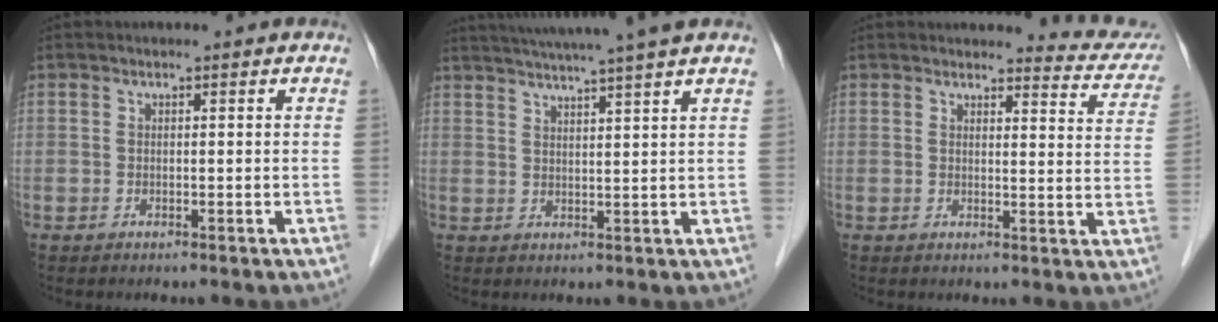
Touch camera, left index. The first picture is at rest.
{"total": 11.6, "force": [10.0, -1.7, 5.6], "torque": [-0.093, 0.009, 0.135]}
{"total": 7.3, "force": [7.2, 1.1, 0.2], "torque": [0.012, -0.040, 0.060]}